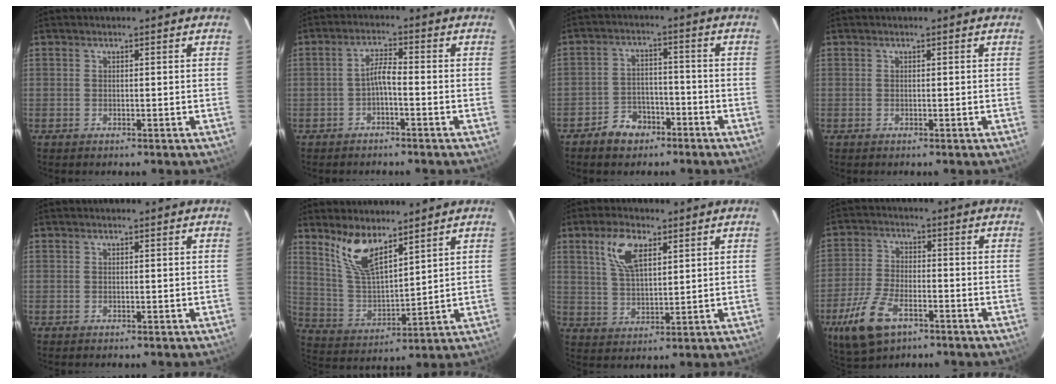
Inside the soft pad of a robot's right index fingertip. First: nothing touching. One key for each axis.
{"total": 2.8, "fx": -1.5, "fy": 0.4, "fz": 2.3, "tx": -0.051, "ty": 0.010, "tz": -0.029}
{"total": 6.5, "fx": -4.7, "fy": 4.1, "fz": 1.9, "tx": -0.051, "ty": 0.017, "tz": -0.069}
{"total": 0.0}
{"total": 0.0}
{"total": 10.1, "fx": 7.2, "fy": 3.3, "fz": 6.3, "tx": -0.127, "ty": -0.001, "tz": 0.152}
{"total": 8.3, "fx": 4.0, "fy": 3.9, "fz": 6.1, "tx": -0.119, "ty": 0.013, "tz": 0.080}
{"total": 11.7, "fx": -6.4, "fy": 5.7, "fz": 8.0, "tx": -0.188, "ty": -0.016, "tz": -0.120}